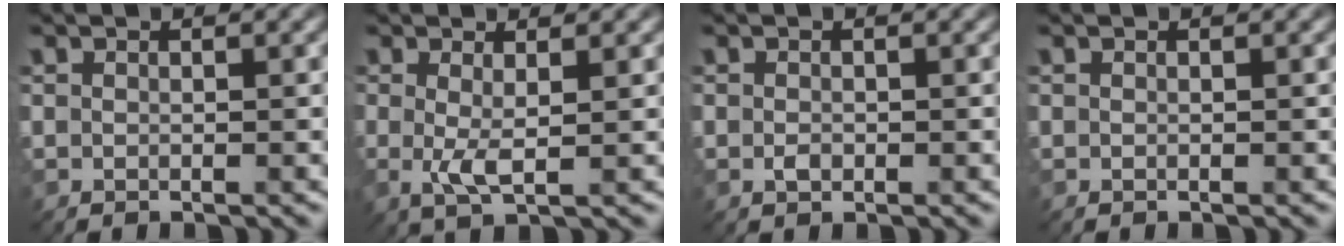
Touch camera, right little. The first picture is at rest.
{"total": 2.4, "force": [0.2, 0.4, 2.4], "torque": [-0.050, -0.007, 0.005]}
{"total": 0.8, "force": [-0.2, 0.6, 0.5], "torque": [-0.009, -0.001, -0.004]}
{"total": 0.0}